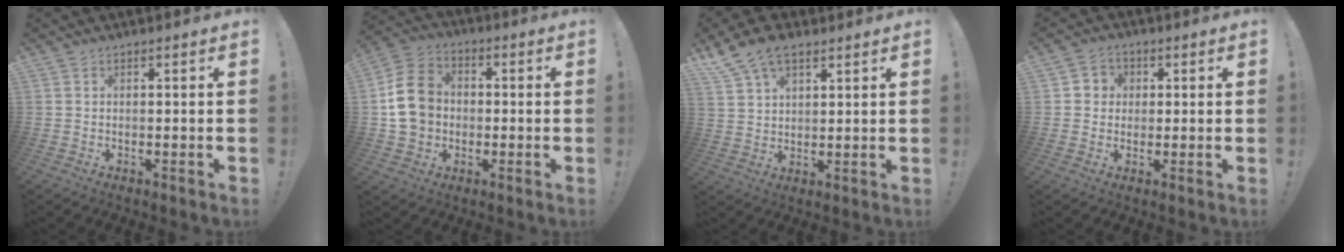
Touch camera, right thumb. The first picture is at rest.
{"total": 14.1, "force": [-0.1, 11.9, 7.6], "torque": [-0.126, 0.021, 0.007]}
{"total": 9.2, "force": [6.1, 4.6, 5.1], "torque": [-0.097, -0.018, 0.119]}
{"total": 4.4, "force": [0.2, 4.2, 1.2], "torque": [-0.018, 0.006, 0.003]}